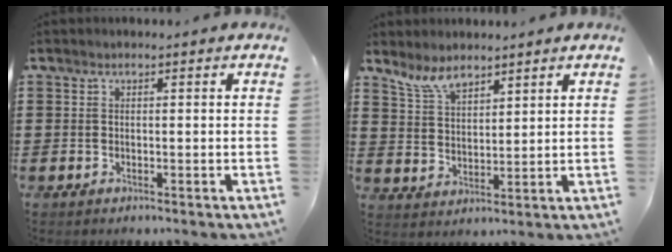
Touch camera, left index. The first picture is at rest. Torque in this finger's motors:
{"motor_torque": [0.94, -1.19, -0.01, 0.00]}